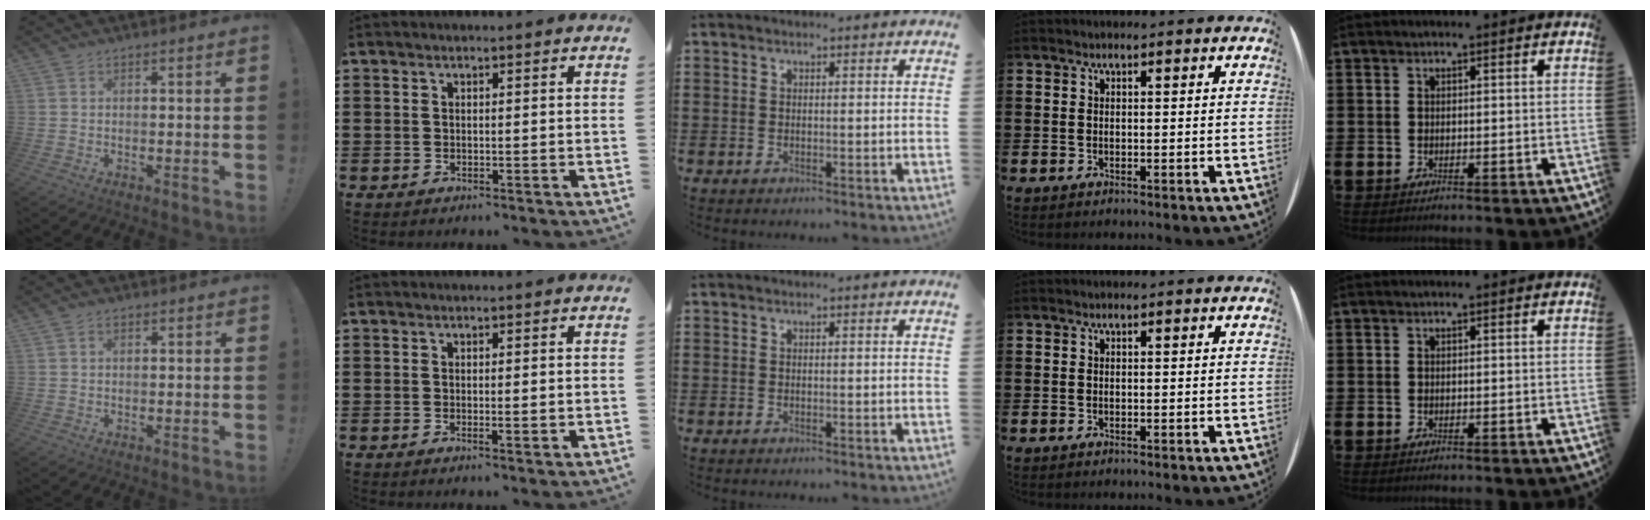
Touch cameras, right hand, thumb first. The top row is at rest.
{"thumb": {"total": 1.2, "force": [0.7, 0.8, 0.6], "torque": [-0.010, 0.001, 0.012]}, "index": {"total": 1.1, "force": [-0.1, 0.1, 1.0], "torque": [-0.019, -0.004, -0.001]}}